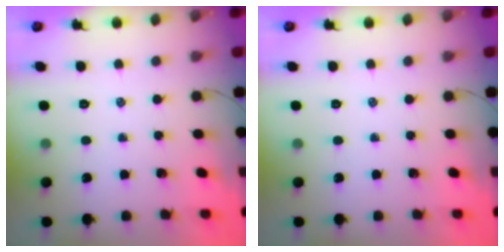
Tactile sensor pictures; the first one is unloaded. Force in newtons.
{"total": 0.0}